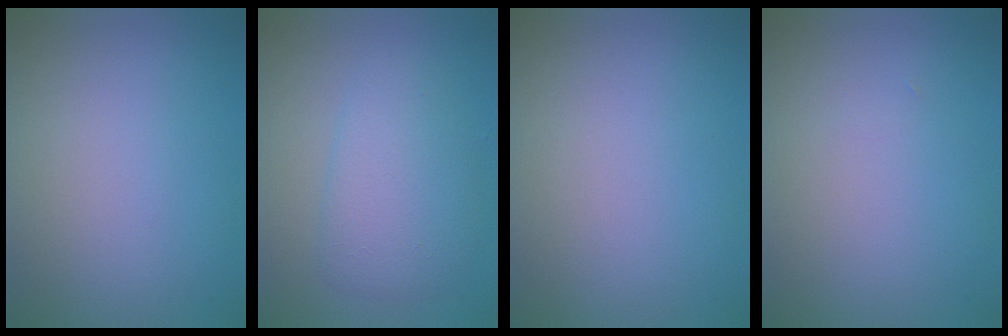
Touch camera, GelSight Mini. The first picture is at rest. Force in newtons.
{"total": 3.9, "press": 3.9, "slide": 0.0}
{"total": 0.0}
{"total": 0.0}